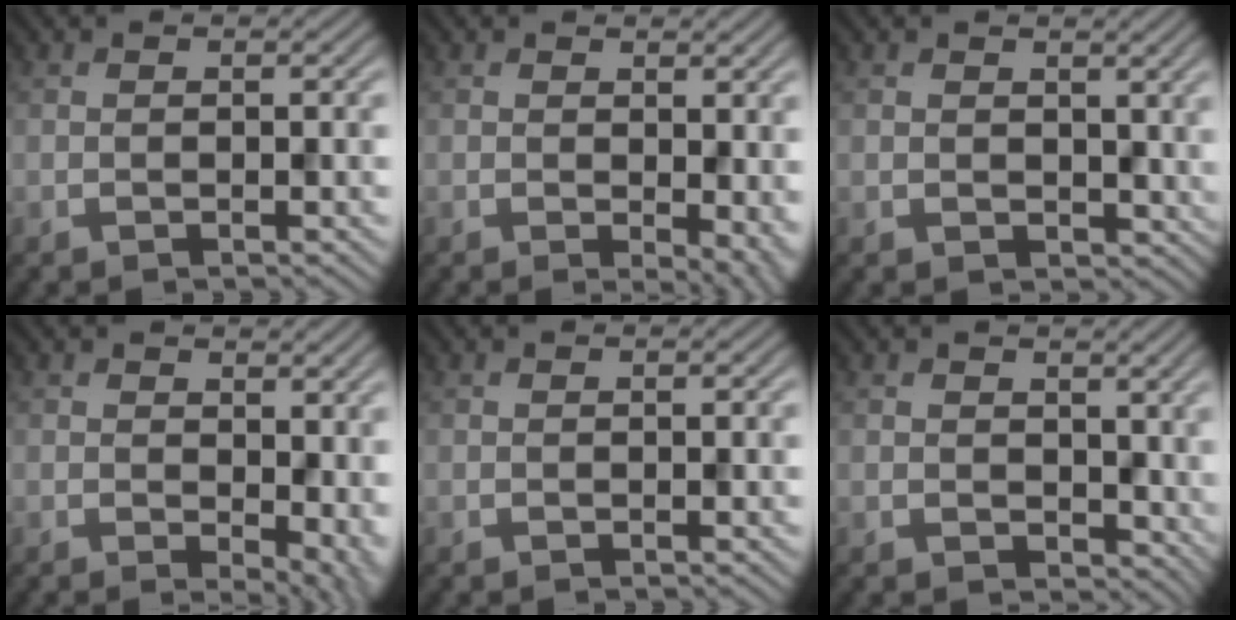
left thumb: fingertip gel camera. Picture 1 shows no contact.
{"total": 4.4, "force": [-0.2, 2.2, 3.8], "torque": [-0.047, -0.010, 0.006]}
{"total": 3.4, "force": [0.9, 2.6, 2.1], "torque": [-0.044, -0.009, 0.019]}
{"total": 6.5, "force": [0.4, 3.8, 5.2], "torque": [-0.067, -0.015, 0.017]}
{"total": 0.0}
{"total": 4.2, "force": [1.3, 3.1, 2.6], "torque": [-0.053, -0.011, 0.026]}